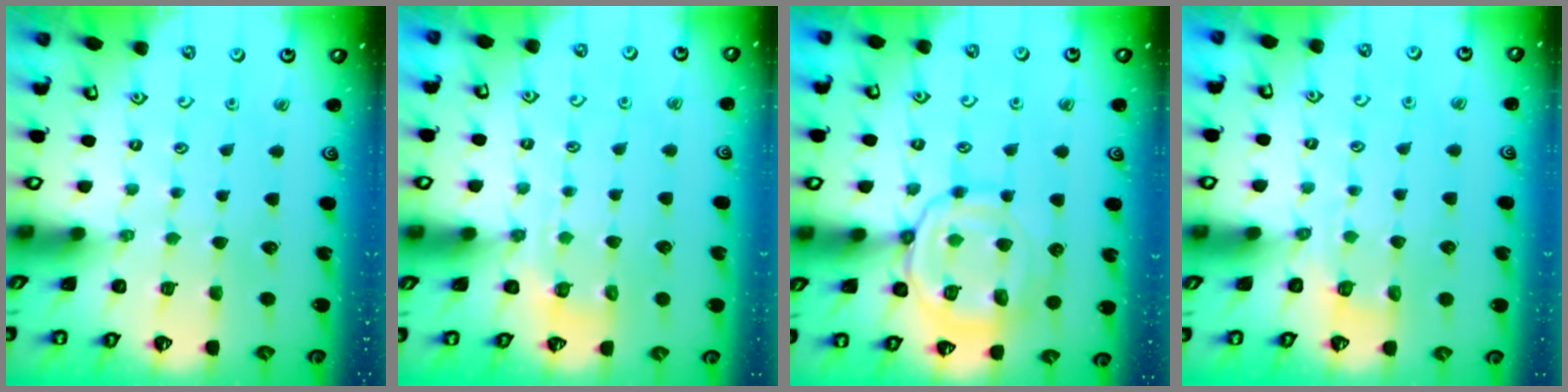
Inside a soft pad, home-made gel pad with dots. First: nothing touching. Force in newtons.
{"total": 4.4, "press": 4.1, "slide": 1.5}
{"total": 14.2, "press": 14.2, "slide": 1.3}
{"total": 2.1, "press": 1.0, "slide": 1.9}